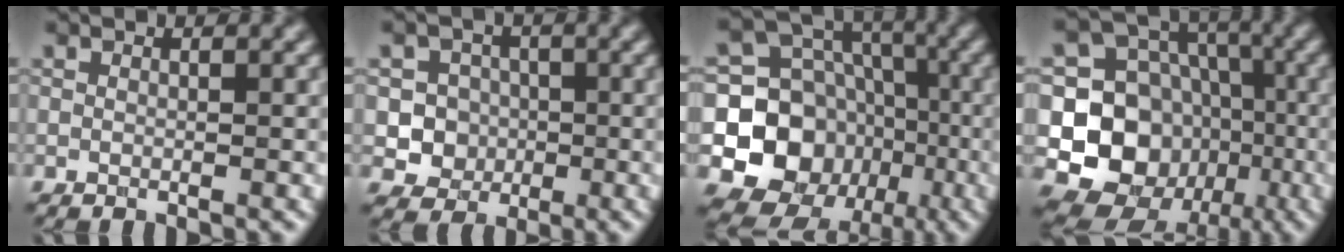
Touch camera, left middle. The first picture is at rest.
{"total": 3.5, "force": [-0.5, 3.3, 1.0], "torque": [0.001, 0.001, -0.026]}
{"total": 11.5, "force": [-2.9, 9.9, 5.1], "torque": [-0.092, -0.002, -0.075]}
{"total": 12.6, "force": [-2.8, 11.1, 5.2], "torque": [-0.102, -0.002, -0.072]}